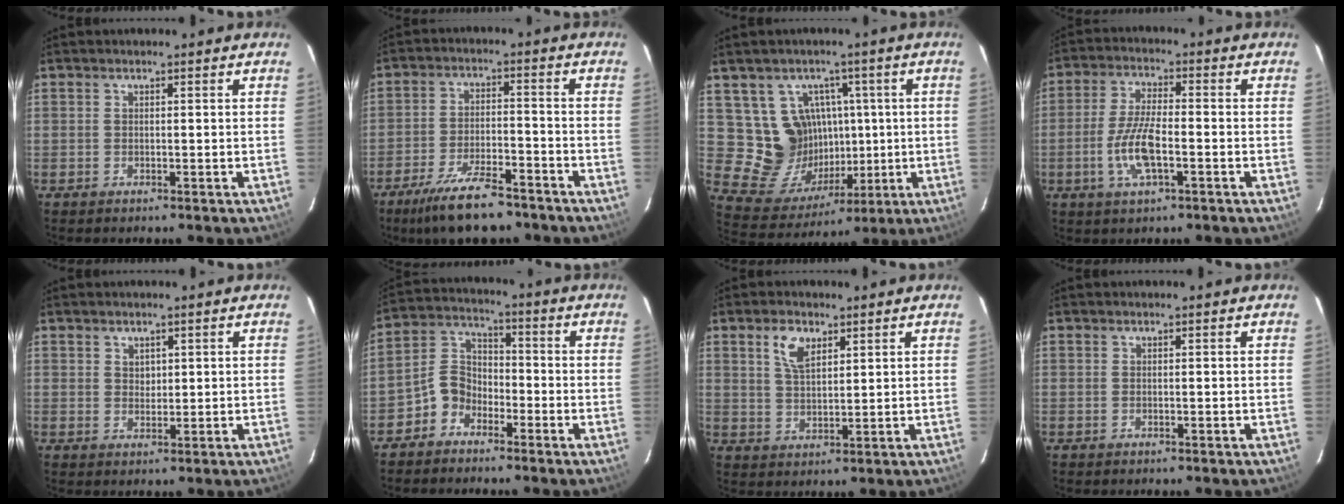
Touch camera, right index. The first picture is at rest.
{"total": 13.2, "force": [-10.4, 3.8, 7.1], "torque": [-0.155, -0.013, -0.174]}
{"total": 12.7, "force": [2.5, 11.9, 3.7], "torque": [-0.090, 0.017, 0.067]}
{"total": 8.4, "force": [-2.8, 2.5, 7.6], "torque": [-0.159, -0.001, -0.055]}
{"total": 1.7, "force": [0.7, 1.5, 0.5], "torque": [-0.004, 0.005, 0.013]}
{"total": 6.5, "force": [-4.3, 4.5, 1.9], "torque": [-0.042, 0.026, -0.092]}
{"total": 5.5, "force": [2.9, 2.8, 3.7], "torque": [-0.070, 0.009, 0.056]}
{"total": 0.0}